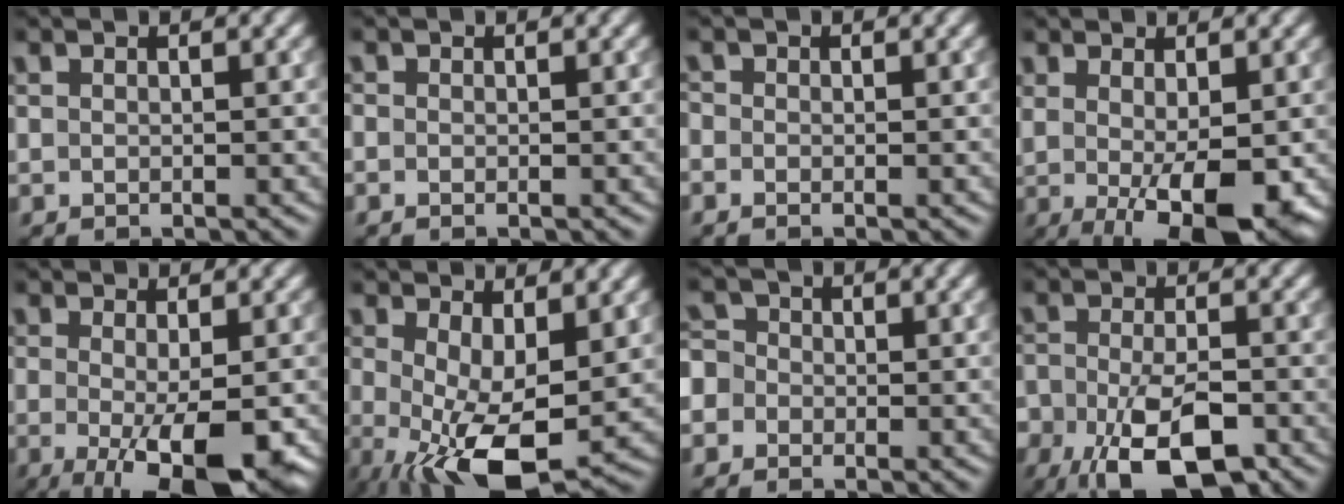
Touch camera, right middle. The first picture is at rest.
{"total": 0.0}
{"total": 0.6, "force": [-0.4, 0.4, 0.3], "torque": [-0.005, -0.004, -0.011]}
{"total": 7.3, "force": [-1.0, 2.3, 6.8], "torque": [-0.117, -0.017, -0.005]}
{"total": 7.4, "force": [-2.0, 2.2, 6.8], "torque": [-0.119, -0.022, -0.023]}
{"total": 8.9, "force": [-1.4, 3.8, 7.9], "torque": [-0.150, -0.020, -0.016]}
{"total": 3.9, "force": [-1.3, 3.4, 1.2], "torque": [-0.014, 0.017, -0.053]}
{"total": 9.3, "force": [-4.6, 4.9, 6.4], "torque": [-0.131, -0.033, -0.063]}